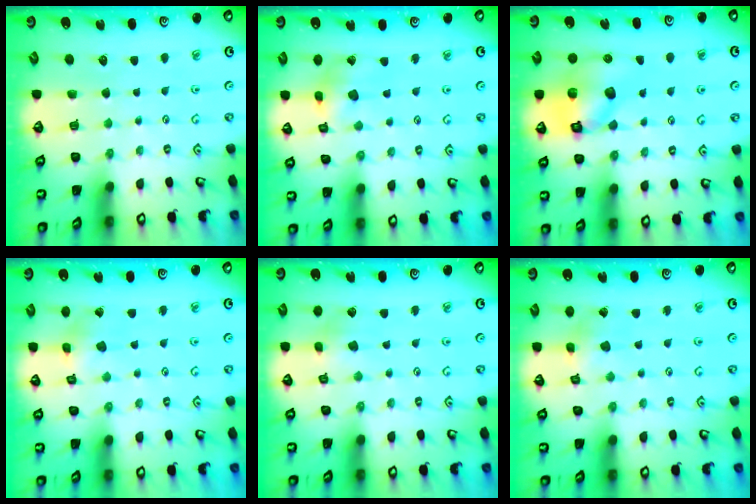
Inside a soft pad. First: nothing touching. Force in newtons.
{"total": 8.9, "press": 8.9, "slide": 1.1}
{"total": 12.4, "press": 12.3, "slide": 1.9}
{"total": 2.4, "press": 2.3, "slide": 0.4}
{"total": 3.0, "press": 2.9, "slide": 0.3}
{"total": 2.7, "press": 2.7, "slide": 0.2}